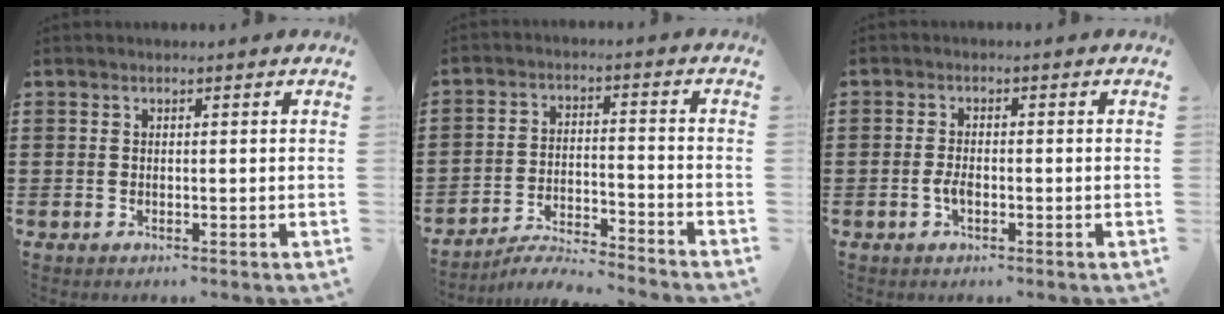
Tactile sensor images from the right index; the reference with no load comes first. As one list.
[{"total": 5.2, "force": [-5.1, 0.0, 1.2], "torque": [-0.030, -0.002, -0.104]}, {"total": 2.1, "force": [-0.8, 0.8, 1.8], "torque": [-0.044, -0.006, -0.016]}]